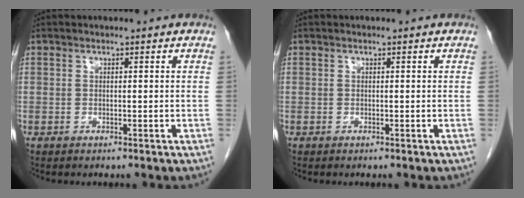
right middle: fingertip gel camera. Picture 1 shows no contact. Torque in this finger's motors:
{"motor_torque": [-0.02, 0.00, 0.00, 0.00]}